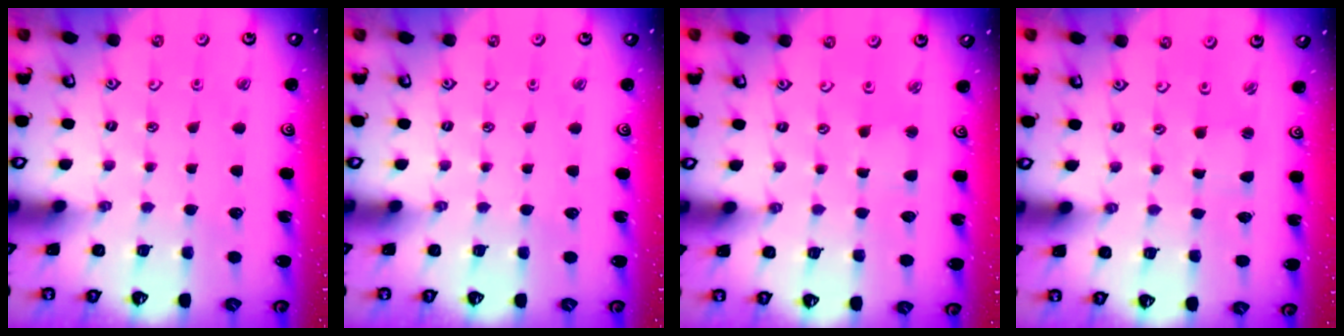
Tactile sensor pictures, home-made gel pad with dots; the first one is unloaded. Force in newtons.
{"total": 0.0}
{"total": 2.6, "press": 2.6, "slide": 0.3}
{"total": 0.5, "press": 0.5, "slide": 0.0}